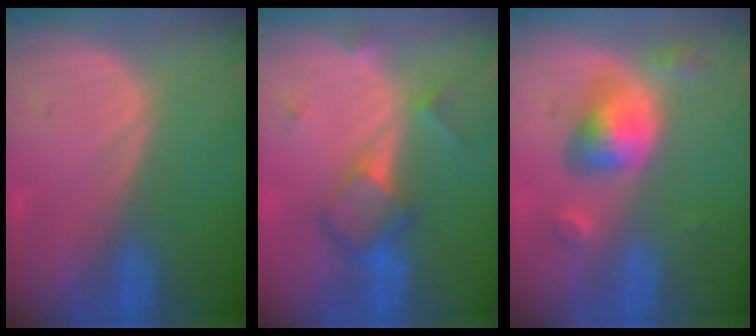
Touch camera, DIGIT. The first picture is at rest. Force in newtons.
{"total": 5.8, "press": 5.4, "slide": 2.2}
{"total": 6.0, "press": 5.5, "slide": 2.4}